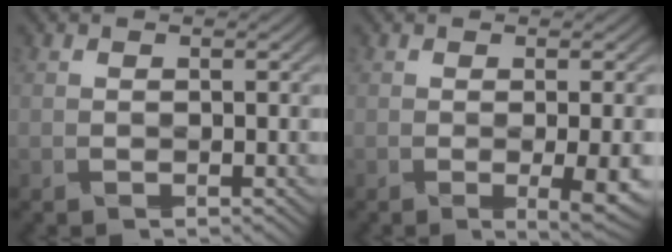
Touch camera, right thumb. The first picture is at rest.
{"total": 4.1, "force": [-0.6, 0.8, 4.0], "torque": [-0.068, -0.007, -0.006]}